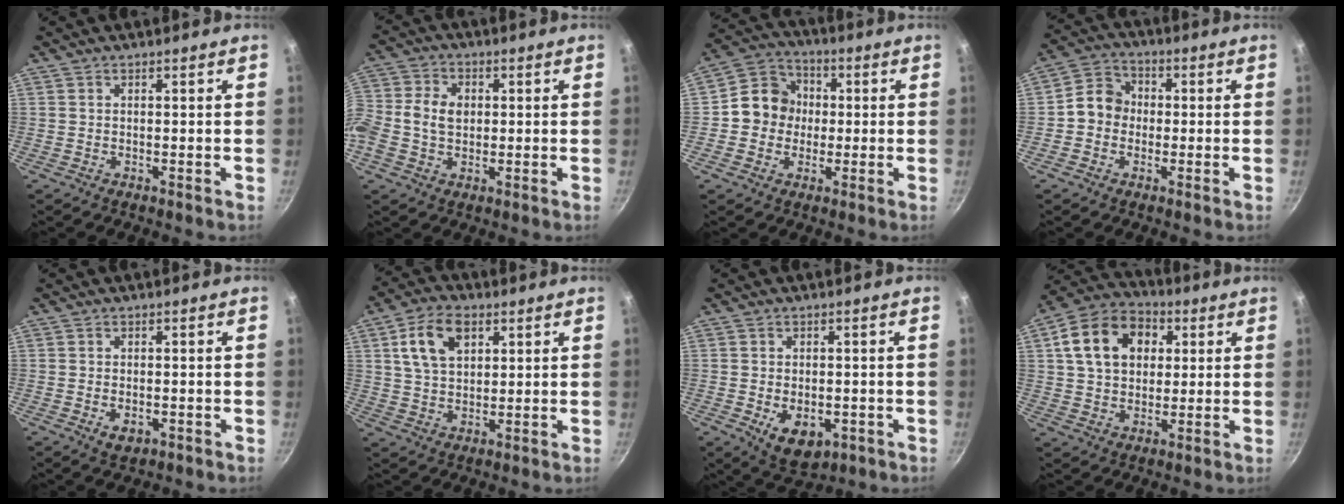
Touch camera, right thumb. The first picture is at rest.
{"total": 10.8, "force": [-0.2, 8.2, 7.0], "torque": [-0.144, 0.032, -0.018]}
{"total": 9.7, "force": [-0.2, 8.9, 3.8], "torque": [-0.024, 0.022, -0.025]}
{"total": 7.1, "force": [-0.6, 6.2, 3.3], "torque": [-0.026, 0.019, -0.031]}
{"total": 3.2, "force": [-1.1, 1.9, 2.3], "torque": [-0.034, -0.002, -0.012]}
{"total": 10.4, "force": [3.8, 6.7, 7.0], "torque": [-0.110, -0.001, 0.067]}
{"total": 7.8, "force": [-2.1, 4.9, 5.6], "torque": [-0.068, -0.007, -0.016]}
{"total": 15.3, "force": [4.1, 11.4, 9.4], "torque": [-0.141, 0.018, 0.057]}